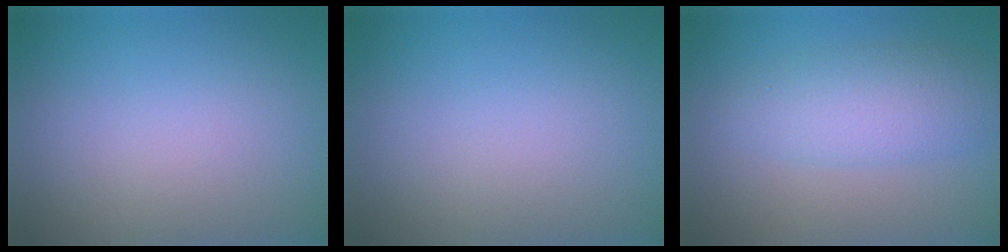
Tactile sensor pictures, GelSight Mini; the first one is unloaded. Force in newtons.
{"total": 0.0}
{"total": 4.2, "press": 4.2, "slide": 0.2}